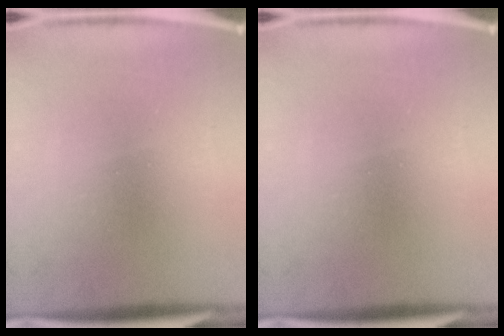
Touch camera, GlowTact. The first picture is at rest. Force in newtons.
{"total": 0.0}